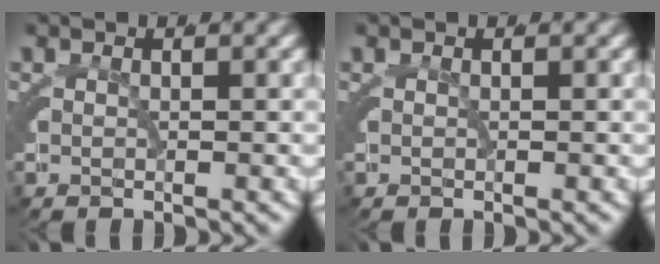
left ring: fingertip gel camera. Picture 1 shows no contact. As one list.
[{"total": 0.0}]